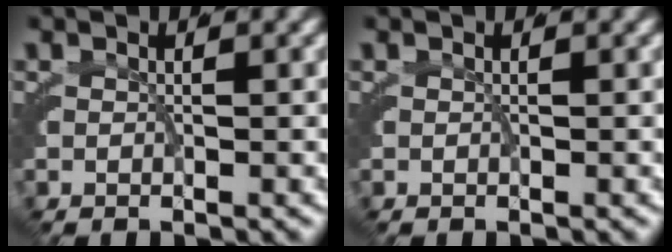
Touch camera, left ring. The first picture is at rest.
{"total": 0.0}